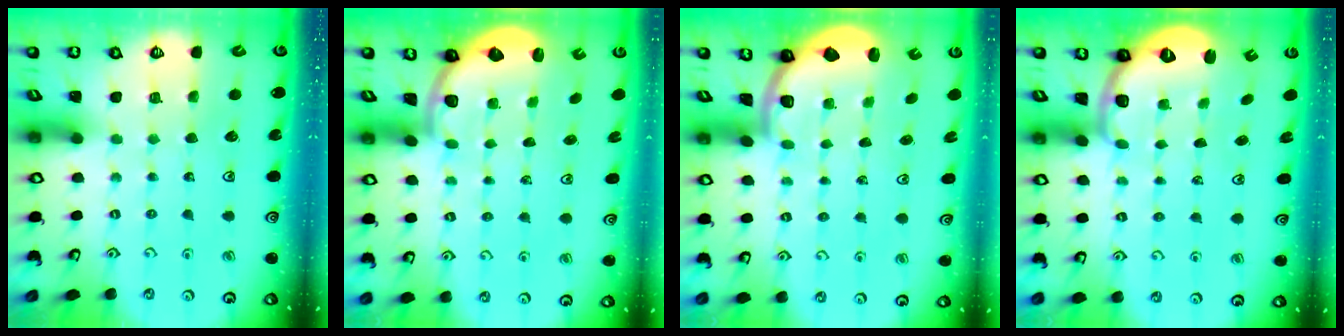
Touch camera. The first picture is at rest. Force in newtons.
{"total": 2.2, "press": 2.1, "slide": 0.8}
{"total": 2.0, "press": 2.0, "slide": 0.5}
{"total": 2.7, "press": 1.6, "slide": 2.1}